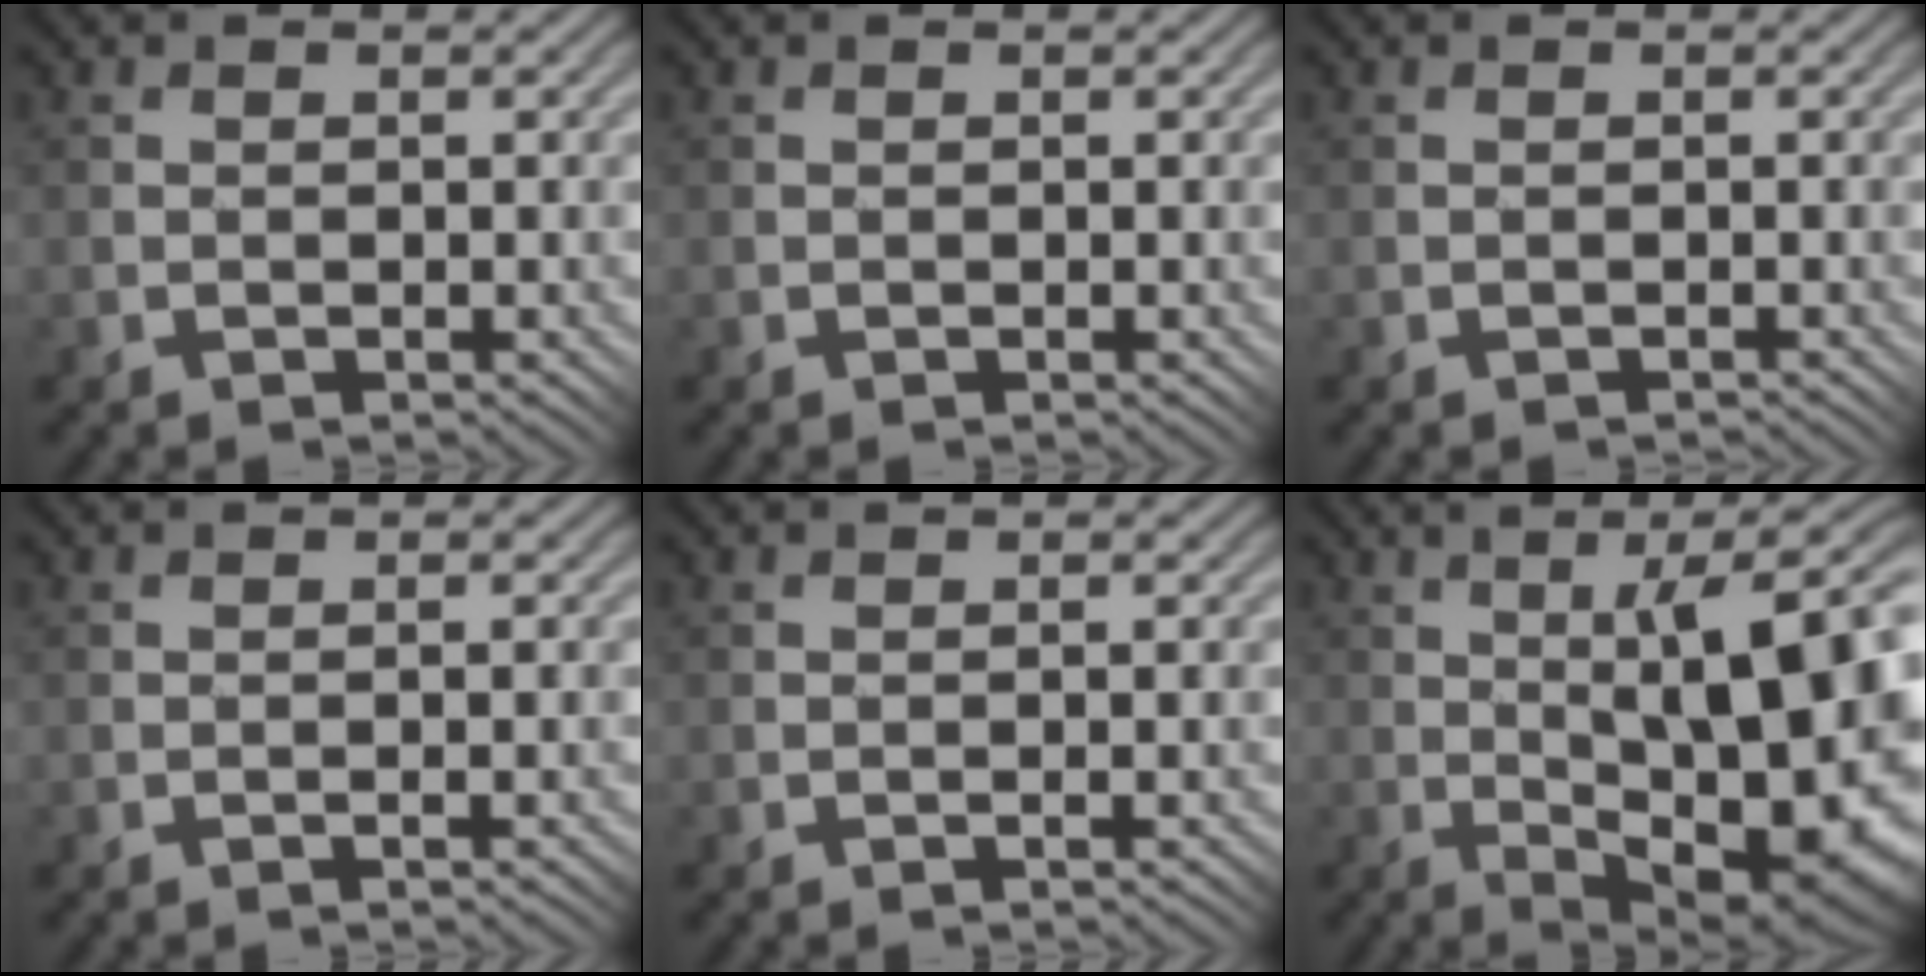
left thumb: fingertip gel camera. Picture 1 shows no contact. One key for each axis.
{"total": 0.0}
{"total": 0.5, "fx": -0.2, "fy": -0.3, "fz": -0.4, "tx": 0.007, "ty": 0.004, "tz": -0.006}
{"total": 1.9, "fx": -0.9, "fy": 0.5, "fz": 1.5, "tx": -0.014, "ty": 0.010, "tz": -0.008}
{"total": 1.5, "fx": -0.8, "fy": 0.5, "fz": 1.2, "tx": -0.012, "ty": 0.008, "tz": -0.007}
{"total": 16.9, "fx": 1.6, "fy": 5.4, "fz": 15.9, "tx": -0.199, "ty": 0.030, "tz": 0.023}